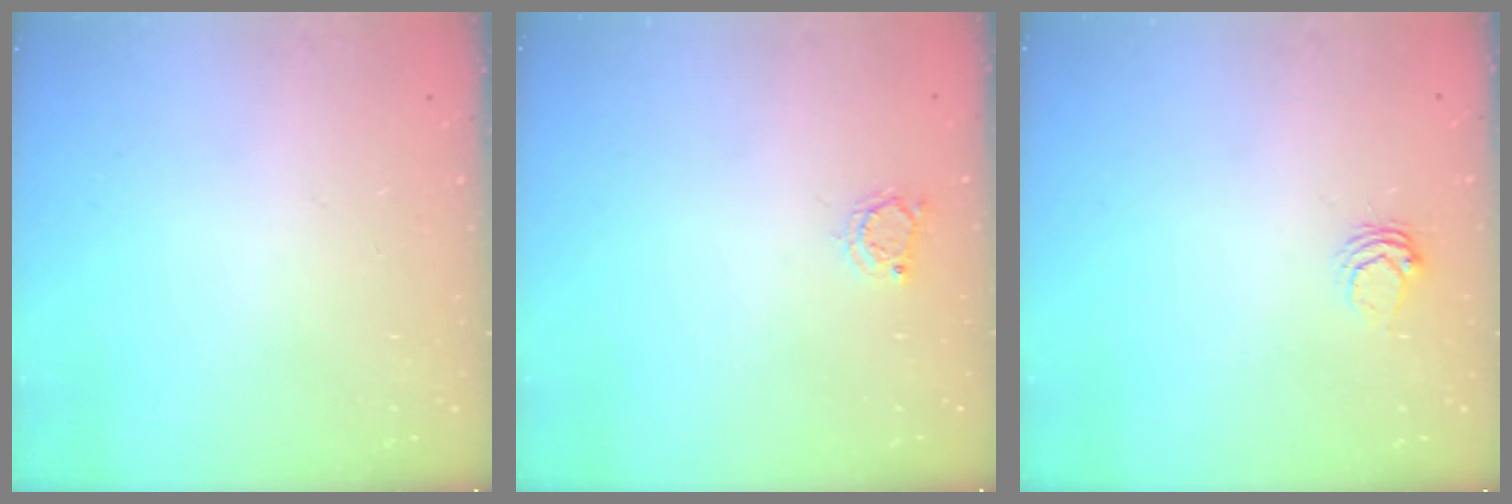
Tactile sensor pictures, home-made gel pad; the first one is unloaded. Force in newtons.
{"total": 2.8, "press": 2.8, "slide": 0.4}
{"total": 4.7, "press": 4.7, "slide": 0.4}